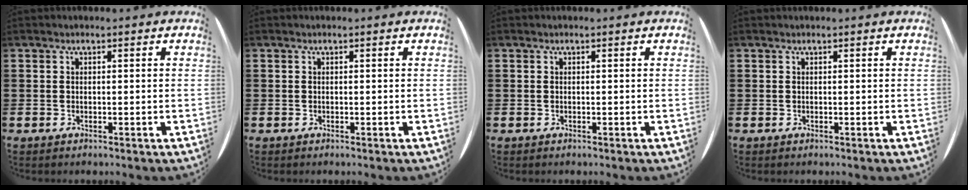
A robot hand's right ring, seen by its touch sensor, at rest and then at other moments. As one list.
[{"total": 0.0}, {"total": 0.0}, {"total": 0.0}]